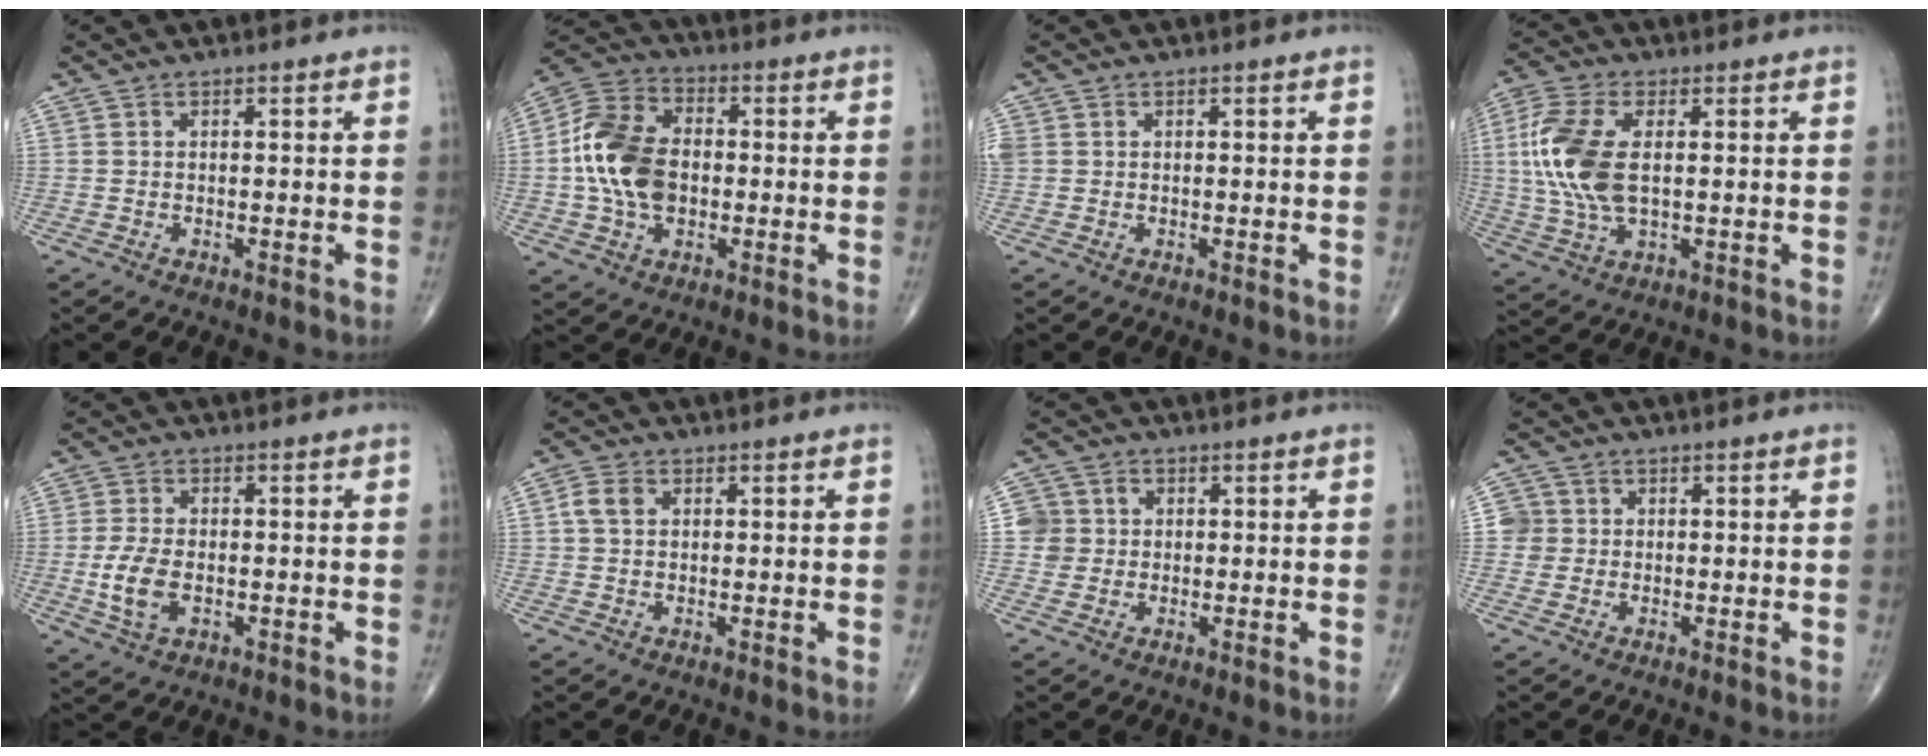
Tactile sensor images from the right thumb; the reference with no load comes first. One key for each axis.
{"total": 14.5, "fx": -0.6, "fy": 9.7, "fz": 10.8, "tx": -0.203, "ty": 0.022, "tz": -0.016}
{"total": 2.0, "fx": 0.4, "fy": 1.8, "fz": 0.8, "tx": -0.025, "ty": 0.010, "tz": 0.013}
{"total": 13.7, "fx": 1.4, "fy": 7.2, "fz": 11.6, "tx": -0.270, "ty": 0.001, "tz": 0.028}
{"total": 6.7, "fx": -1.2, "fy": 3.9, "fz": 5.3, "tx": -0.111, "ty": -0.003, "tz": -0.020}
{"total": 3.4, "fx": 0.8, "fy": 2.5, "fz": 2.1, "tx": -0.043, "ty": 0.008, "tz": 0.012}
{"total": 4.8, "fx": 0.5, "fy": 4.8, "fz": 0.5, "tx": 0.023, "ty": 0.005, "tz": 0.005}
{"total": 3.4, "fx": 0.2, "fy": 3.4, "fz": 0.0, "tx": 0.027, "ty": 0.007, "tz": -0.001}